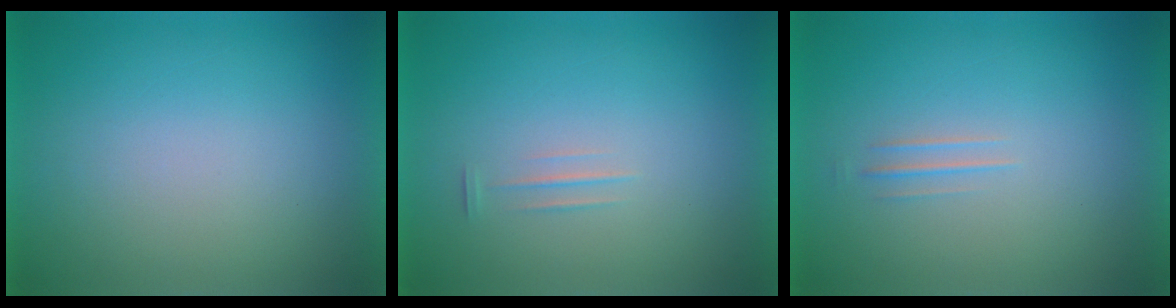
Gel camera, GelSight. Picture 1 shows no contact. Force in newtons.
{"total": 1.6}
{"total": 1.3}